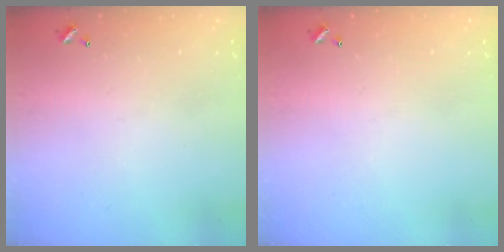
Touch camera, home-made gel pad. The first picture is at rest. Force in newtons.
{"total": 0.0}